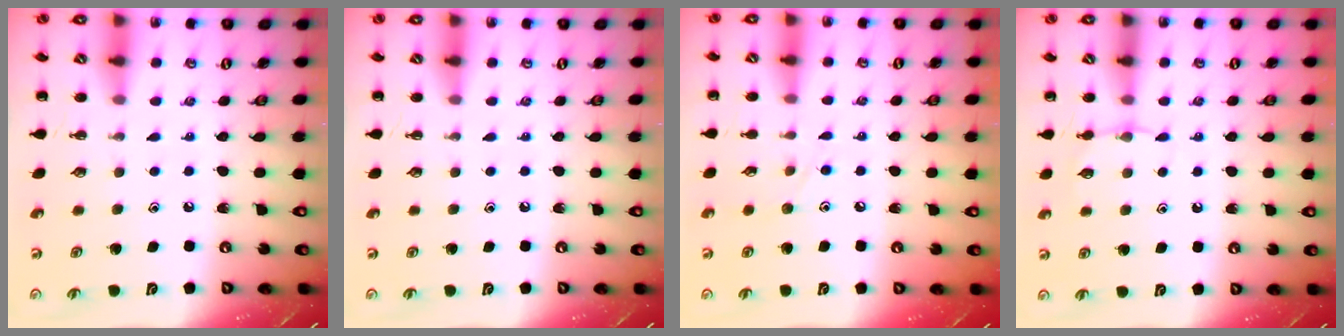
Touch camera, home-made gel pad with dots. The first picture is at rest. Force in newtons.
{"total": 0.0}
{"total": 6.5, "press": 6.3, "slide": 1.8}
{"total": 4.6, "press": 4.3, "slide": 1.7}